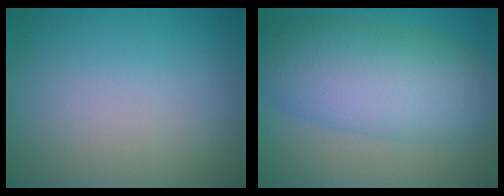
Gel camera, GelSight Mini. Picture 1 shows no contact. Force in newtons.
{"total": 9.4, "press": 9.4, "slide": 0.2}